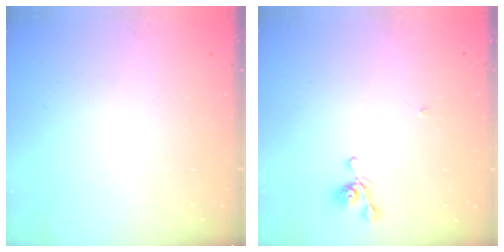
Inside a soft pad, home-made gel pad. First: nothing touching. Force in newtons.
{"total": 5.1, "press": 5.1, "slide": 0.5}